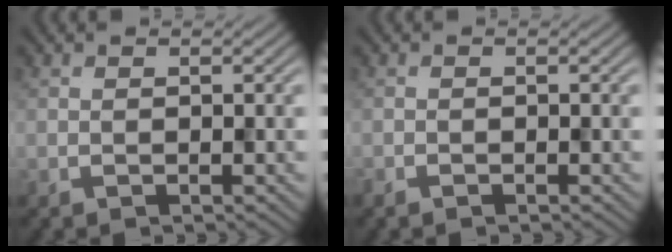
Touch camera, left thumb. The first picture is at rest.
{"total": 0.8, "force": [-0.7, 0.2, 0.0], "torque": [0.003, -0.002, -0.011]}